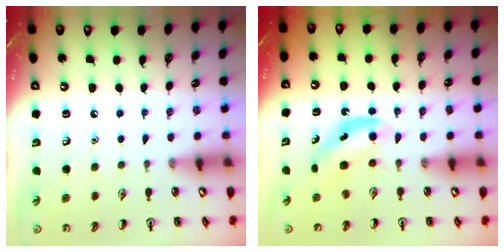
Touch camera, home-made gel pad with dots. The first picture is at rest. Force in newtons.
{"total": 4.8, "press": 4.7, "slide": 0.8}